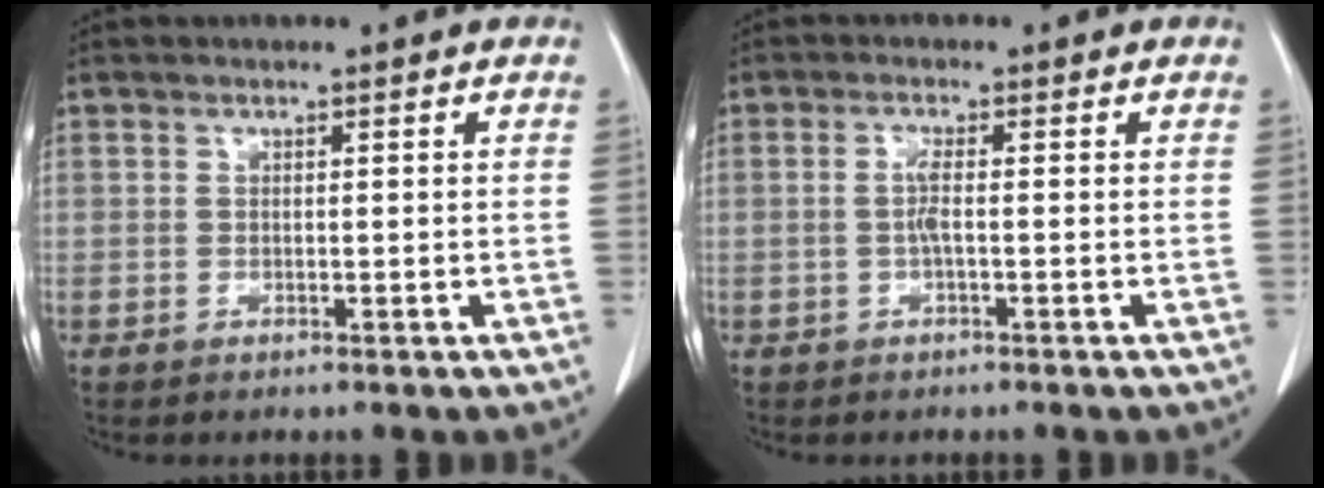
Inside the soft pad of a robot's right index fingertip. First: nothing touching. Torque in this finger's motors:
{"motor_torque": [0.37, -0.12, 0.01, 0.06]}